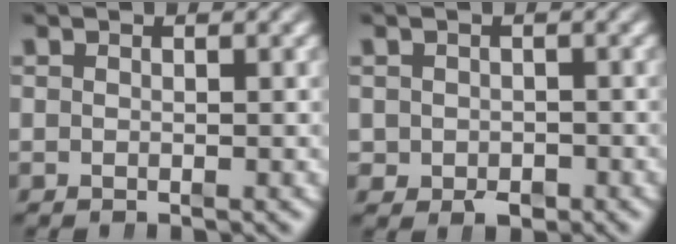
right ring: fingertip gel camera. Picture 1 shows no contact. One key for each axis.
{"total": 2.1, "fx": -1.0, "fy": 1.6, "fz": 0.9, "tx": -0.015, "ty": -0.018, "tz": -0.005}